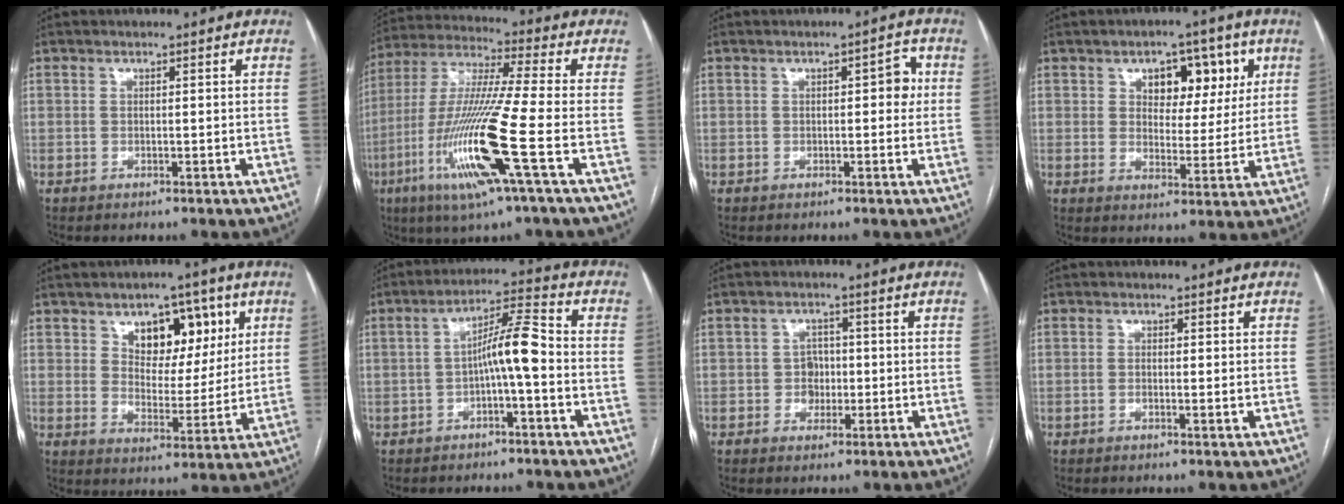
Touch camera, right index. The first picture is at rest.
{"total": 17.5, "force": [-5.9, -0.7, 16.4], "torque": [-0.342, -0.021, -0.120]}
{"total": 3.3, "force": [0.5, 1.4, 2.9], "torque": [-0.030, 0.017, 0.004]}
{"total": 8.9, "force": [3.9, 5.3, 6.0], "torque": [-0.071, 0.020, 0.059]}
{"total": 10.4, "force": [4.9, 6.1, 6.9], "torque": [-0.090, 0.014, 0.081]}
{"total": 7.2, "force": [-1.3, 0.7, 7.0], "torque": [-0.119, 0.025, -0.024]}
{"total": 3.0, "force": [-0.5, 2.7, 1.3], "torque": [-0.011, 0.009, -0.006]}
{"total": 1.3, "force": [-0.2, 0.3, 1.3], "torque": [-0.020, -0.002, -0.003]}